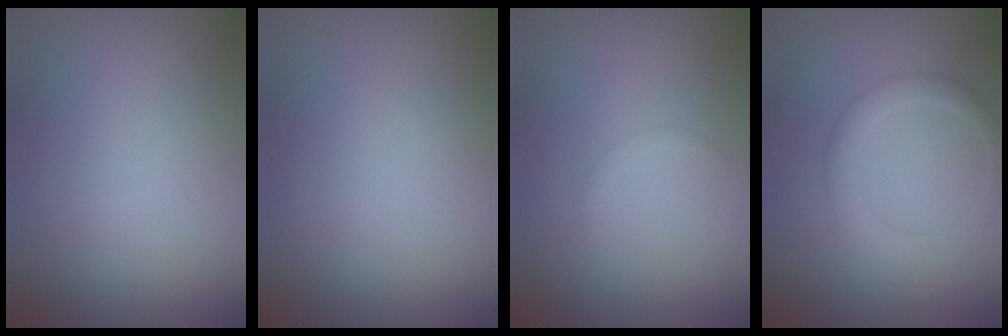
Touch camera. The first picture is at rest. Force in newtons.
{"total": 0.0}
{"total": 0.5, "press": 0.5, "slide": 0.1}
{"total": 2.5, "press": 2.5, "slide": 0.1}